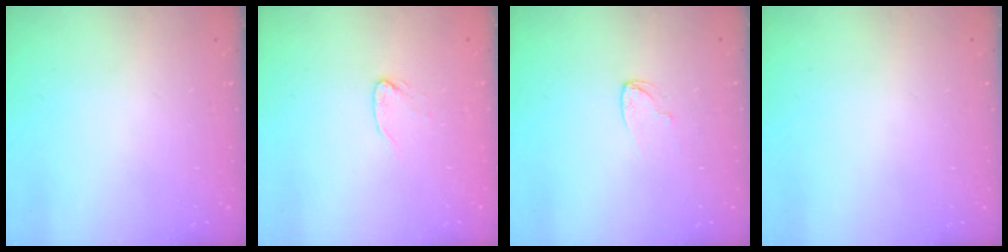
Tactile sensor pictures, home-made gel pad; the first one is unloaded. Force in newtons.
{"total": 3.8, "press": 3.8, "slide": 0.3}
{"total": 3.9, "press": 3.9, "slide": 0.4}
{"total": 0.0}